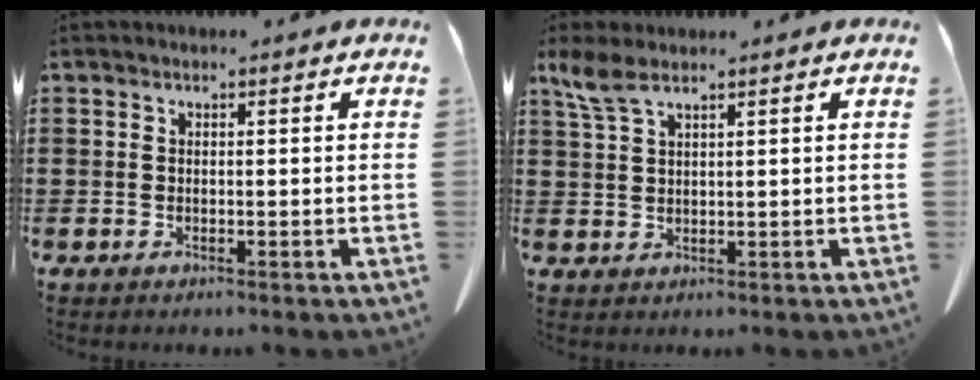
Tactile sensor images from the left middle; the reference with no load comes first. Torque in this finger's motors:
{"motor_torque": [0.30, -0.10, 0.07, 0.05]}